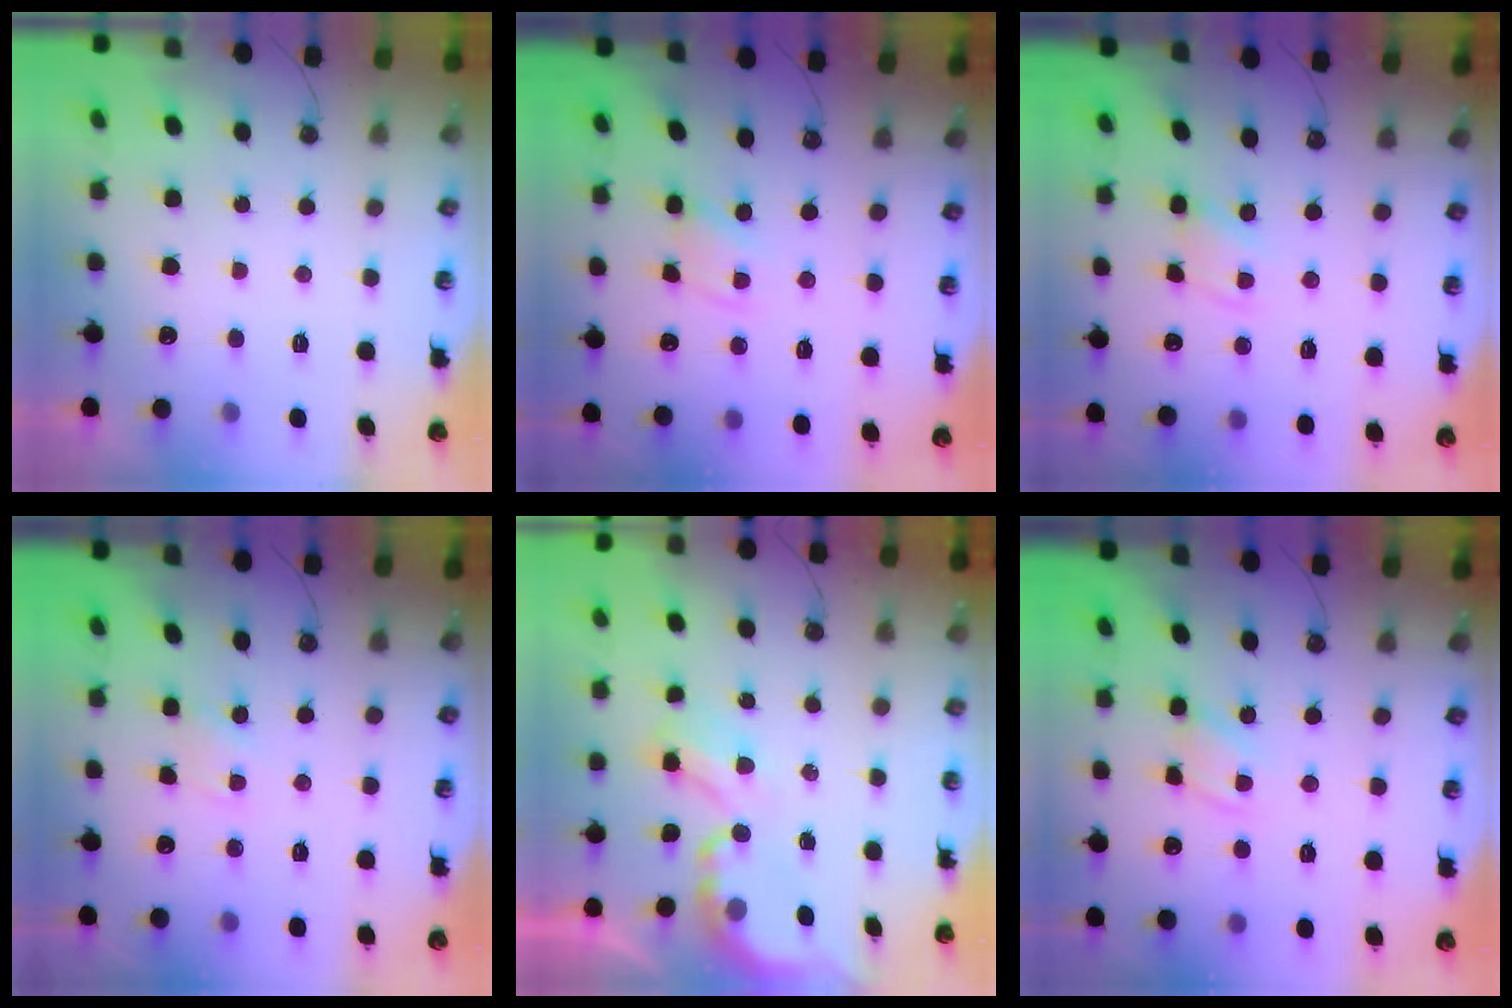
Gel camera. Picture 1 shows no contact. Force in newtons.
{"total": 1.4, "press": 1.4, "slide": 0.1}
{"total": 1.4, "press": 1.4, "slide": 0.1}
{"total": 2.7, "press": 2.7, "slide": 0.2}
{"total": 3.9, "press": 3.9, "slide": 0.2}
{"total": 5.8, "press": 5.8, "slide": 0.5}